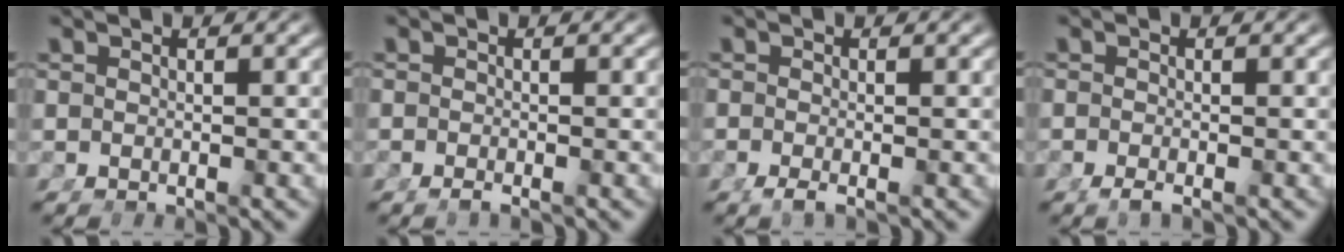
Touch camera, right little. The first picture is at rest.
{"total": 1.0, "force": [-0.9, 0.0, 0.5], "torque": [-0.006, -0.003, -0.015]}
{"total": 1.3, "force": [-1.0, 0.1, 0.8], "torque": [-0.014, -0.006, -0.014]}
{"total": 1.3, "force": [-1.0, 0.1, 0.7], "torque": [-0.011, -0.004, -0.017]}